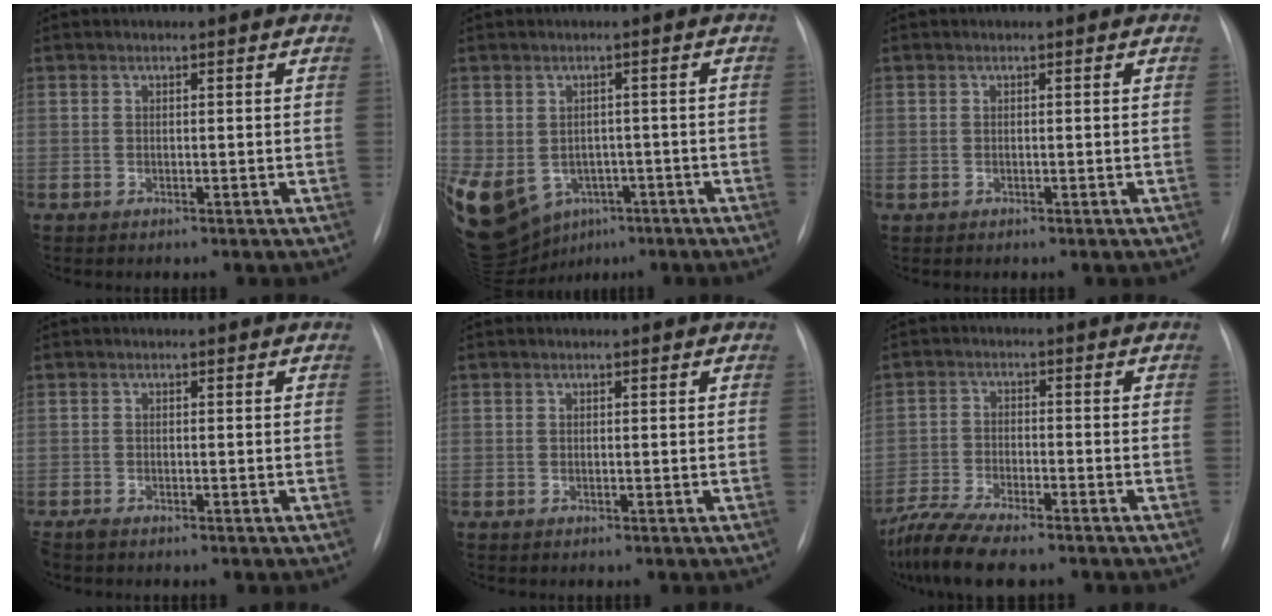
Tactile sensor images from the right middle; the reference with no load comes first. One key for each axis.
{"total": 24.3, "fx": -10.3, "fy": 18.8, "fz": 11.5, "tx": -0.360, "ty": -0.017, "tz": -0.139}
{"total": 0.0}
{"total": 1.4, "fx": -1.2, "fy": 0.4, "fz": 0.7, "tx": -0.016, "ty": -0.005, "tz": -0.019}
{"total": 0.0}
{"total": 9.3, "fx": -7.7, "fy": 1.4, "fz": 5.0, "tx": -0.097, "ty": -0.021, "tz": -0.134}